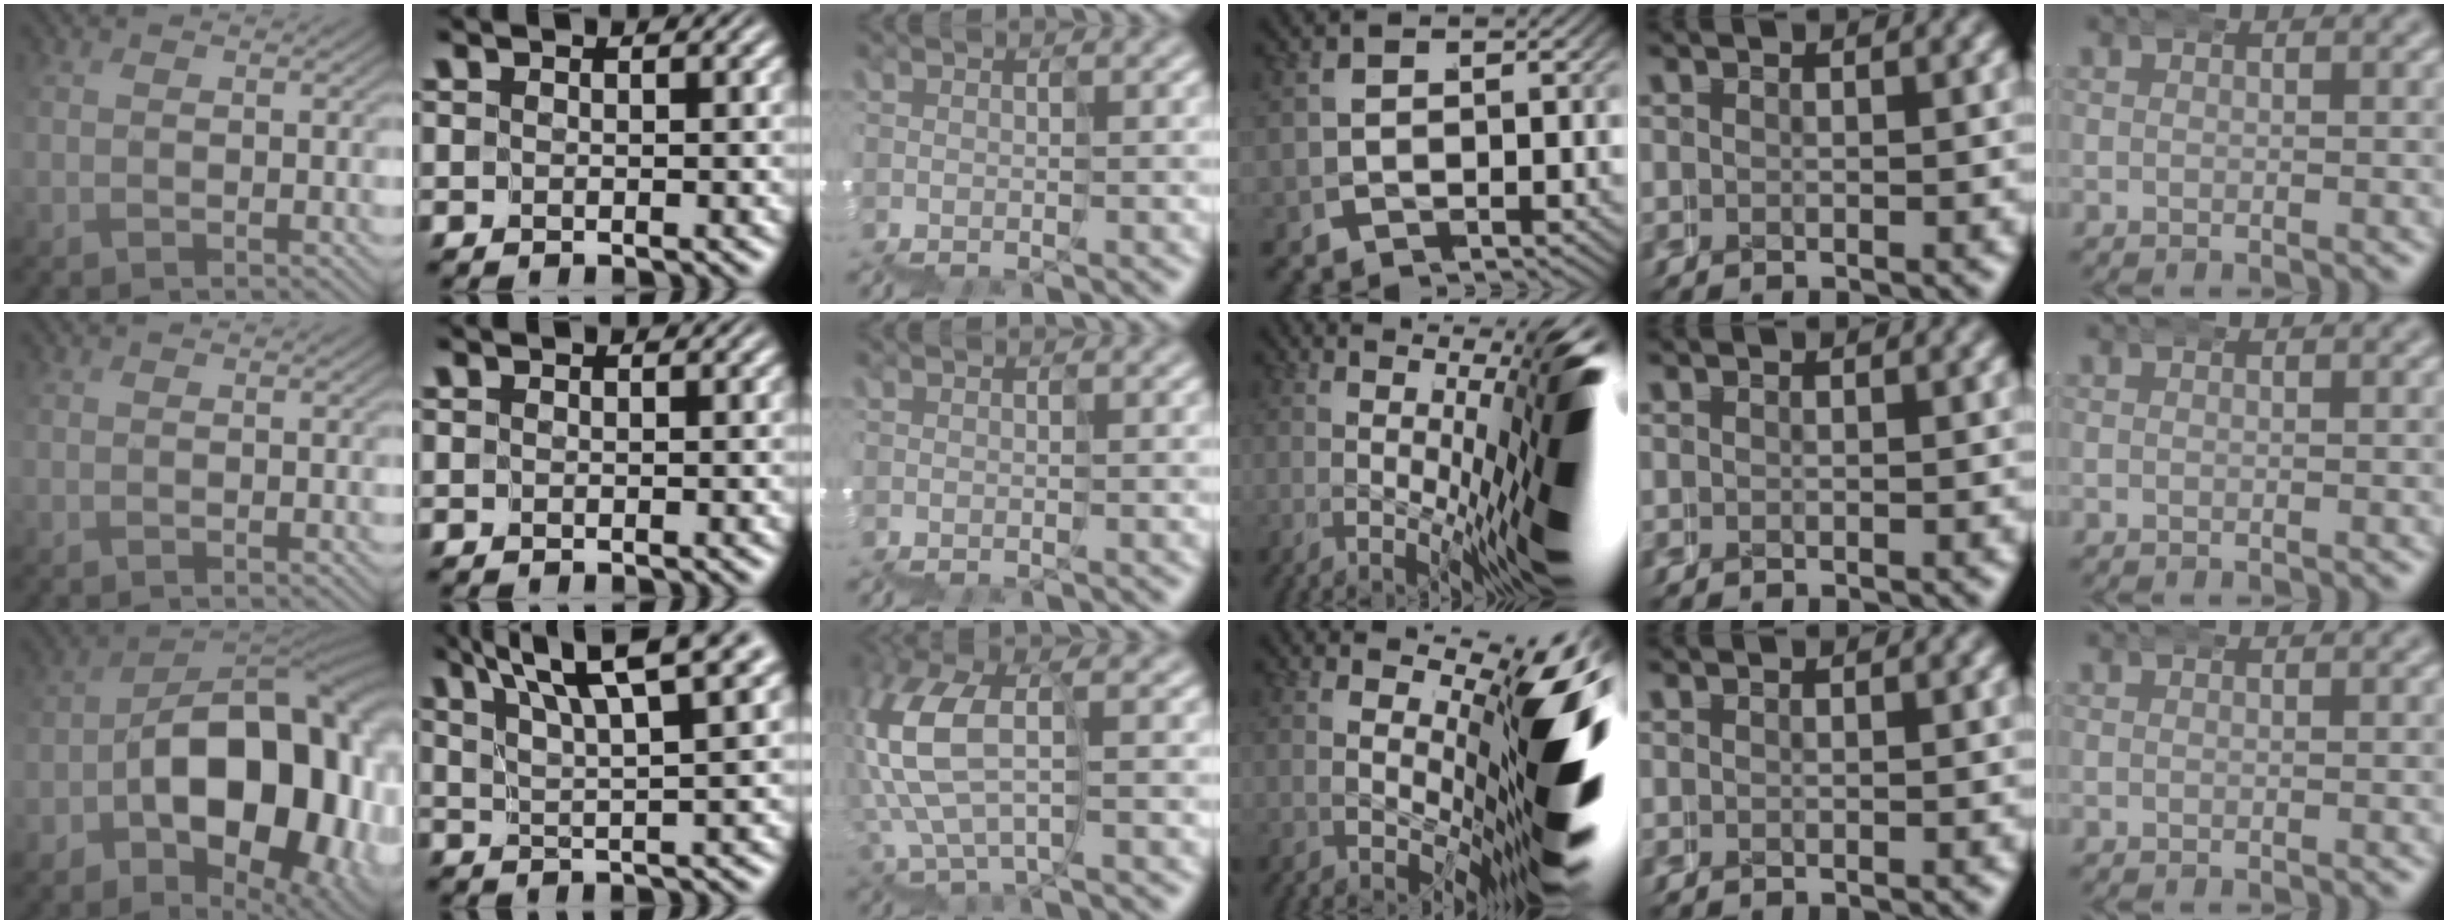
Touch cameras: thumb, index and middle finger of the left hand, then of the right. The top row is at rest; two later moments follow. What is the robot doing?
{"motion": "wrap", "object": "duck tape"}